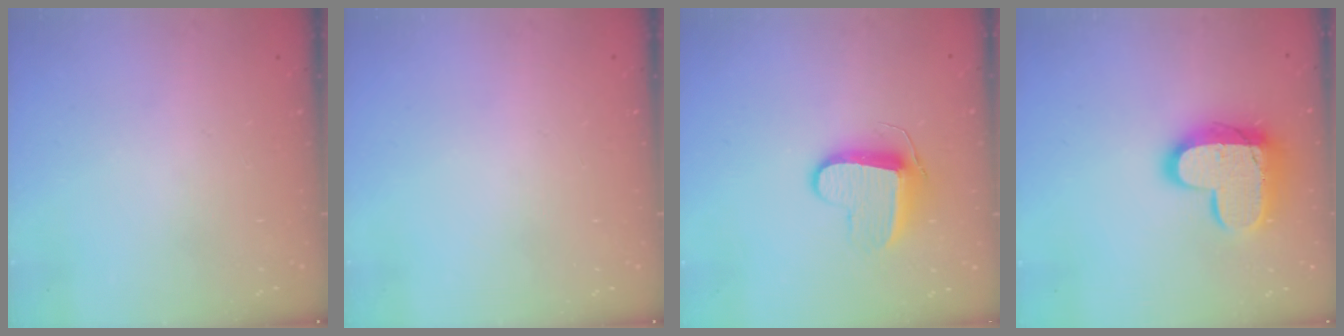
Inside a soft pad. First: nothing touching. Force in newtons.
{"total": 0.0}
{"total": 9.5, "press": 9.5, "slide": 0.4}
{"total": 16.7, "press": 16.6, "slide": 1.3}